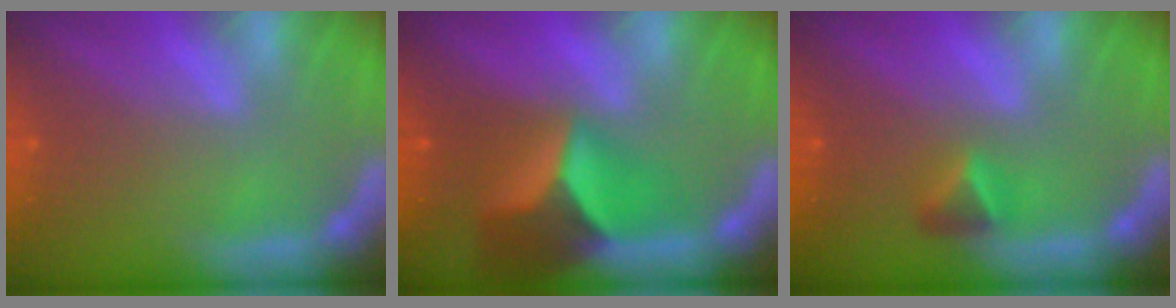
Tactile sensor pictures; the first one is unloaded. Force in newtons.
{"total": 7.4}
{"total": 1.9}